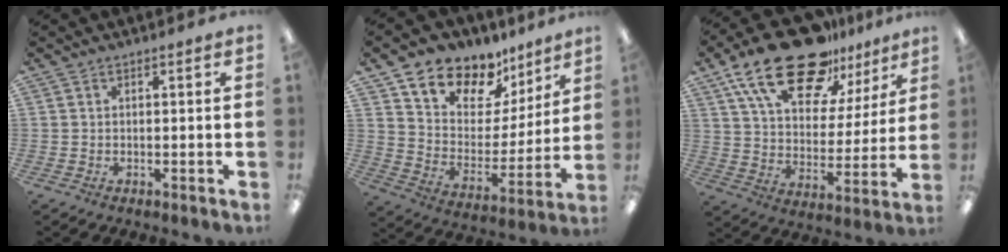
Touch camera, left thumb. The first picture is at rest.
{"total": 12.1, "force": [9.4, 7.3, 2.4], "torque": [-0.052, -0.078, 0.175]}
{"total": 22.9, "force": [16.0, 10.3, 12.8], "torque": [-0.221, -0.090, 0.280]}